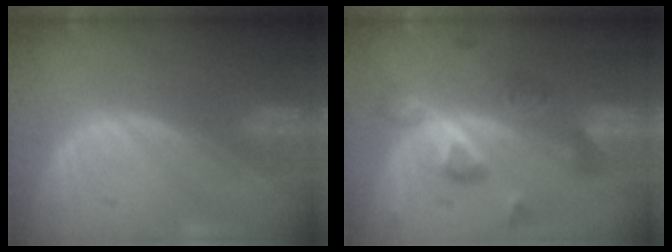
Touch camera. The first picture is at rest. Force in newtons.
{"total": 7.5, "press": 7.5, "slide": 0.9}